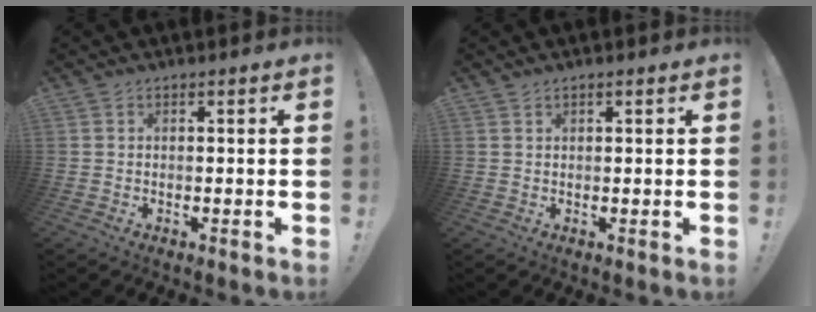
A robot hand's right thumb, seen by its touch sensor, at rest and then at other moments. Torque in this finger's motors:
{"motor_torque": [-0.20, -0.02, 0.03, 0.09, 0.05]}